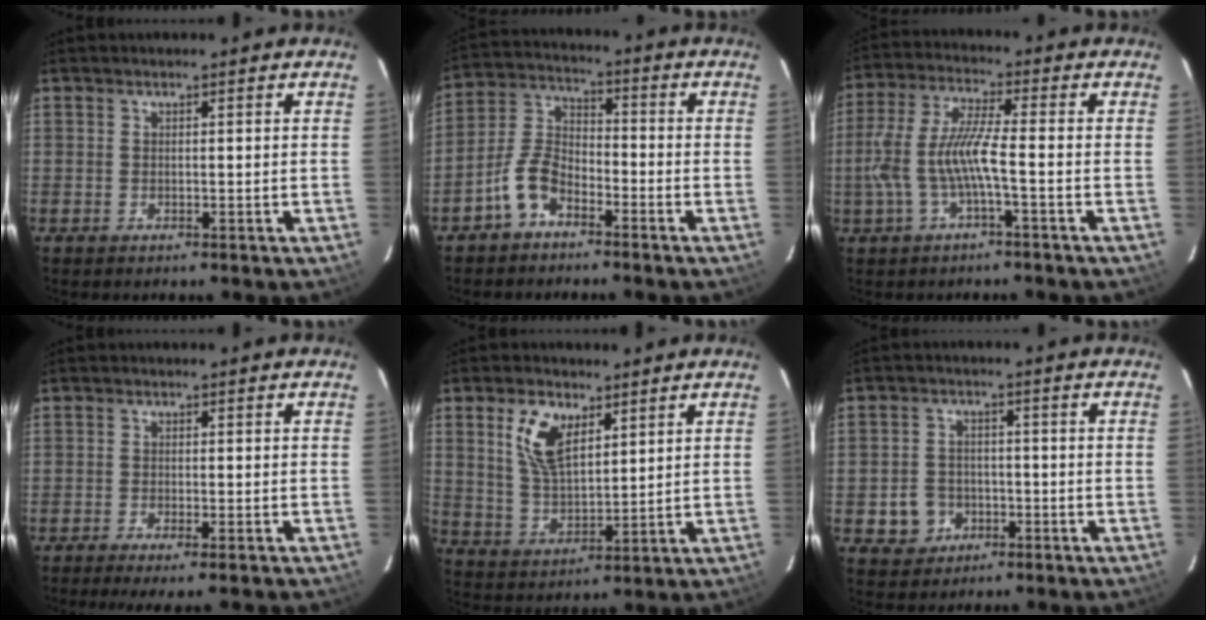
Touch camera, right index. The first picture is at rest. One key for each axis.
{"total": 7.5, "fx": -4.8, "fy": 3.9, "fz": 4.1, "tx": -0.094, "ty": 0.018, "tz": -0.101}
{"total": 9.1, "fx": -2.4, "fy": 1.0, "fz": 8.7, "tx": -0.193, "ty": 0.001, "tz": -0.039}
{"total": 4.6, "fx": -3.7, "fy": 0.0, "fz": 2.7, "tx": -0.056, "ty": -0.016, "tz": -0.061}
{"total": 9.1, "fx": 4.3, "fy": 4.7, "fz": 6.4, "tx": -0.128, "ty": 0.008, "tz": 0.090}
{"total": 5.8, "fx": -2.0, "fy": 5.3, "fz": 1.1, "tx": -0.035, "ty": 0.016, "tz": -0.023}